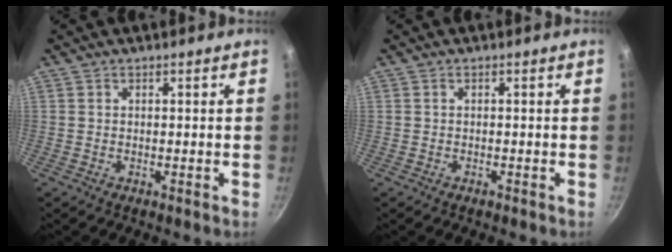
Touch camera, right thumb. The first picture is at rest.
{"total": 0.5, "force": [-0.4, 0.2, 0.1], "torque": [-0.004, 0.002, -0.006]}